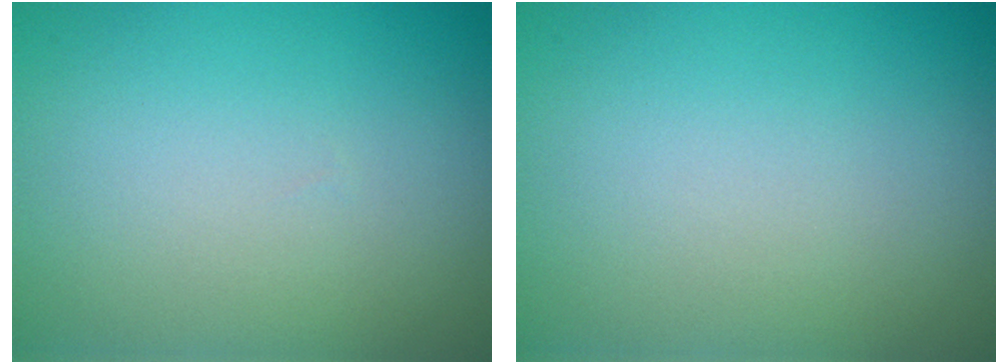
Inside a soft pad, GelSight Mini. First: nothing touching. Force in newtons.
{"total": 0.0}